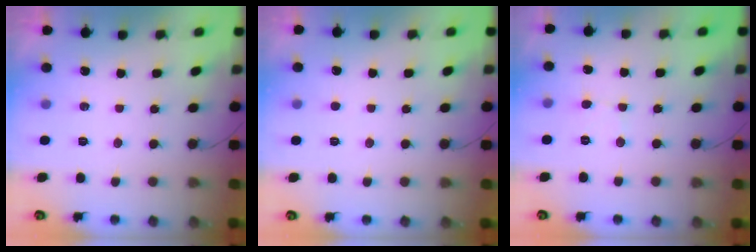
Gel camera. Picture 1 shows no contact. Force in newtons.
{"total": 2.5, "press": 2.4, "slide": 0.3}
{"total": 3.5, "press": 3.4, "slide": 0.3}